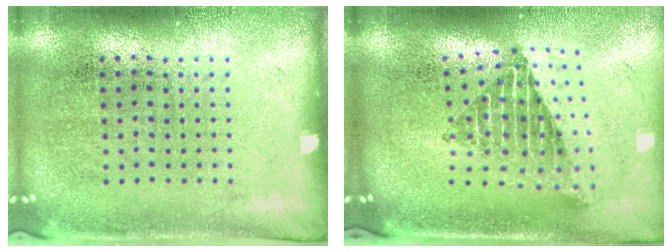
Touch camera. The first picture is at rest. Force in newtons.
{"total": 2.2, "press": 1.6, "slide": 1.5}